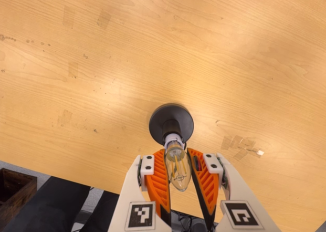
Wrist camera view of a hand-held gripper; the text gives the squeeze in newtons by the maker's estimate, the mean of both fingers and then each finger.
{"total": 13.1, "left": 13.1, "right": 13.1}